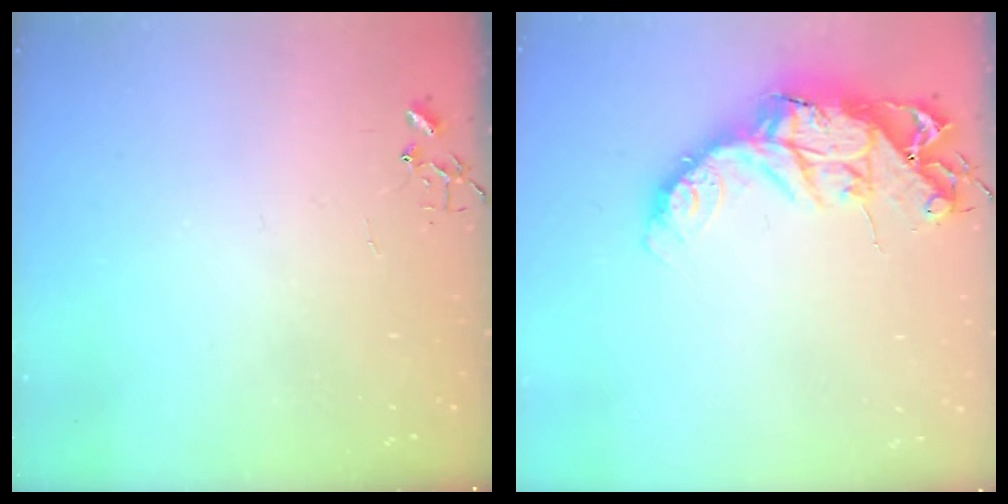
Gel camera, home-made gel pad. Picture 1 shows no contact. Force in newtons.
{"total": 15.7, "press": 15.7, "slide": 1.3}